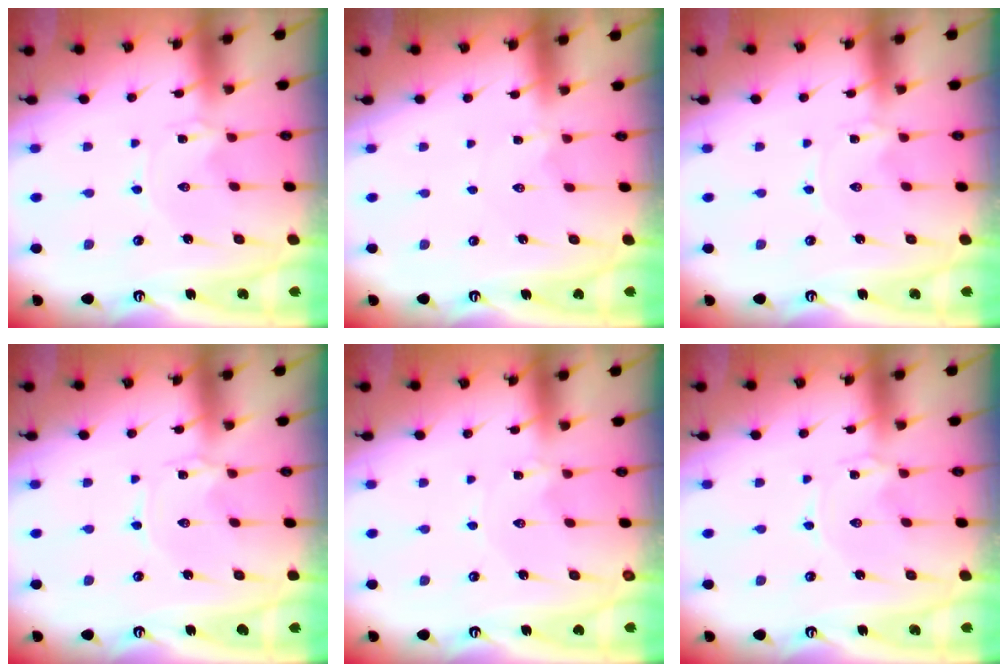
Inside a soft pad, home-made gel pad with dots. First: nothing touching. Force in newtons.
{"total": 1.9, "press": 1.9, "slide": 0.2}
{"total": 0.0}
{"total": 0.0}
{"total": 0.0}
{"total": 0.0}